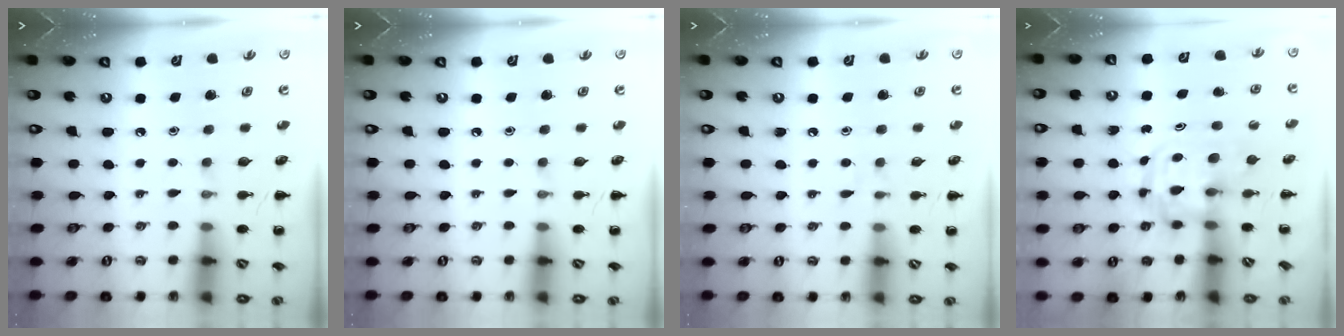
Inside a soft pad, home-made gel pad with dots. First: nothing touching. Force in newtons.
{"total": 0.0}
{"total": 2.9, "press": 2.8, "slide": 1.0}
{"total": 3.0, "press": 3.0, "slide": 0.4}